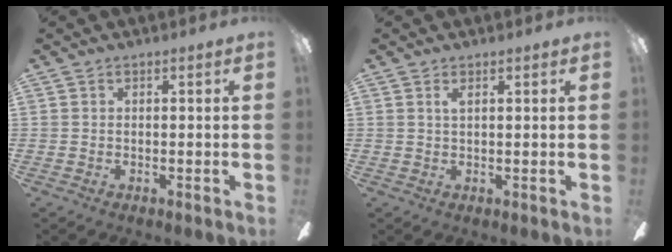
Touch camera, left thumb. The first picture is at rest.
{"total": 1.5, "force": [1.0, 0.4, 1.0], "torque": [-0.016, -0.006, 0.017]}